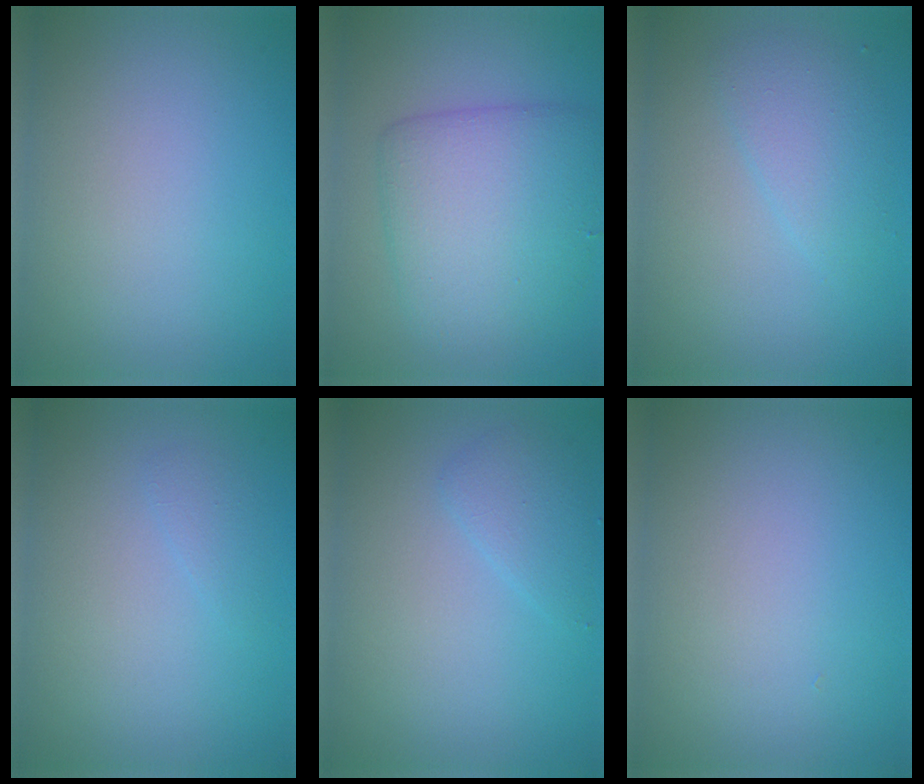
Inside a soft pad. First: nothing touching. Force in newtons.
{"total": 6.7, "press": 6.7, "slide": 0.2}
{"total": 2.5, "press": 2.5, "slide": 0.1}
{"total": 0.9, "press": 0.9, "slide": 0.1}
{"total": 1.8, "press": 1.8, "slide": 0.1}
{"total": 0.0}